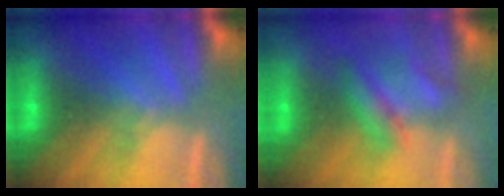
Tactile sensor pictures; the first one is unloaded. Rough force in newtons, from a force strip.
{"total": 2.3}